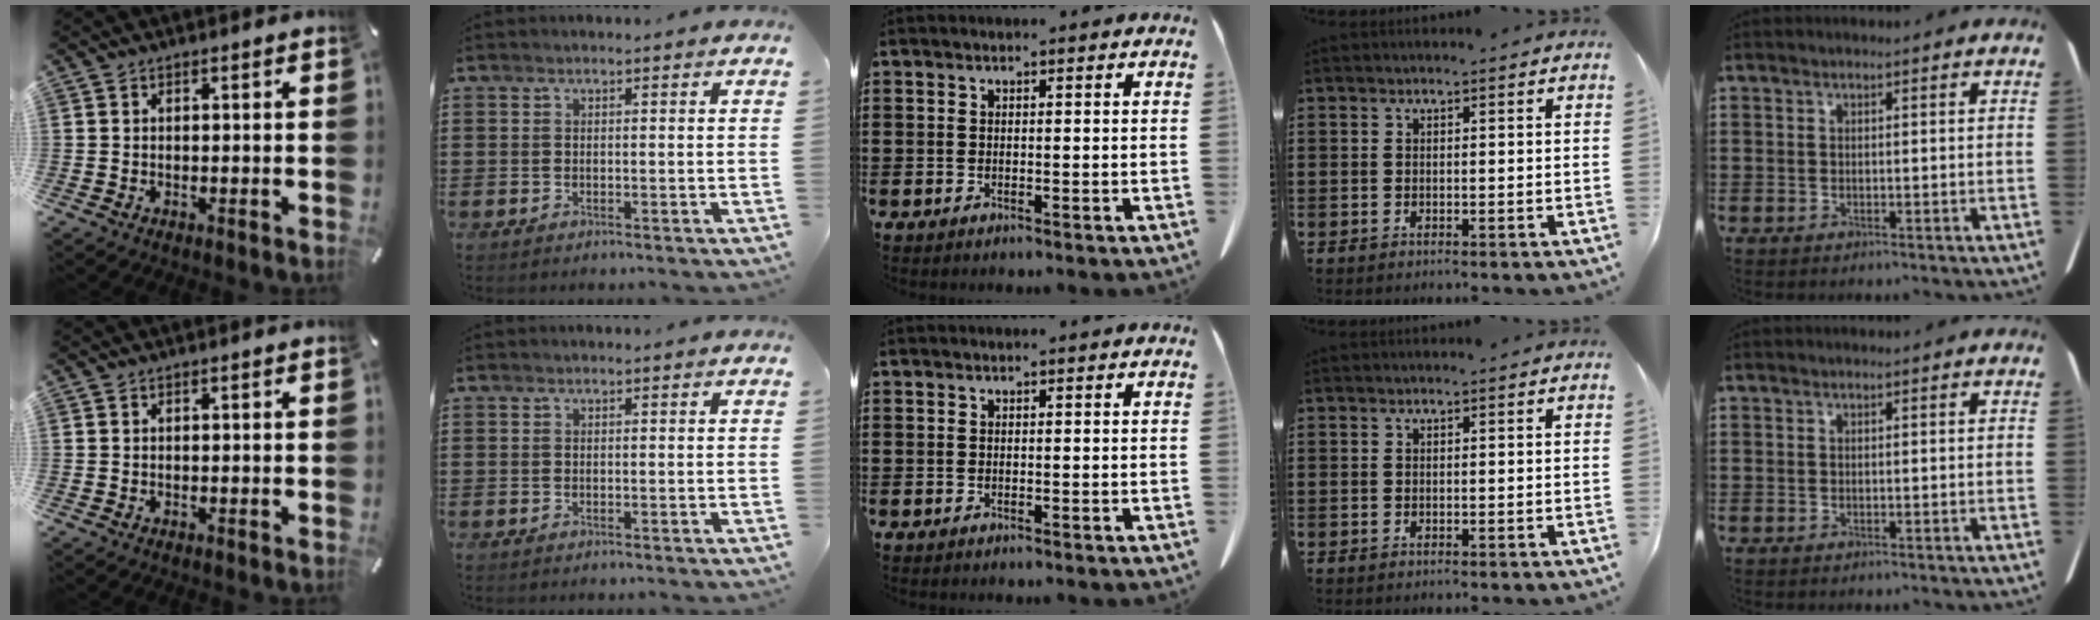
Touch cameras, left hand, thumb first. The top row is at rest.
{}